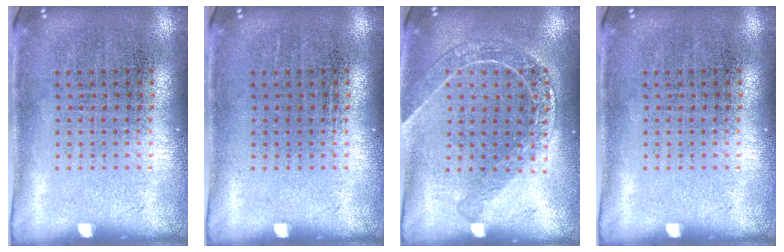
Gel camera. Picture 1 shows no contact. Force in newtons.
{"total": 0.0}
{"total": 1.6, "press": 1.5, "slide": 0.5}
{"total": 0.0}